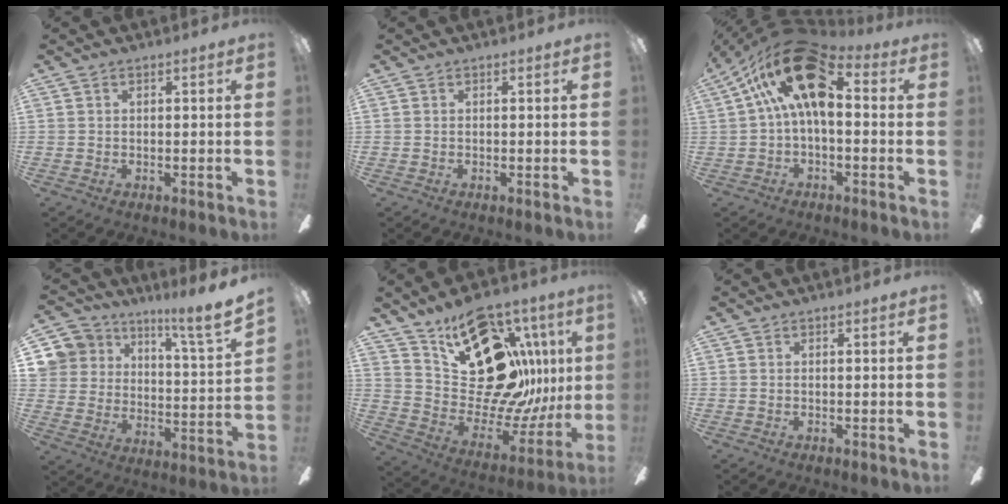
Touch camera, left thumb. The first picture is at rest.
{"total": 0.0}
{"total": 20.6, "force": [7.6, 9.6, 16.5], "torque": [-0.288, -0.032, 0.130]}
{"total": 12.8, "force": [10.7, 4.7, 5.1], "torque": [-0.091, -0.080, 0.190]}
{"total": 25.1, "force": [11.0, 15.2, 16.7], "torque": [-0.247, -0.075, 0.223]}
{"total": 0.0}